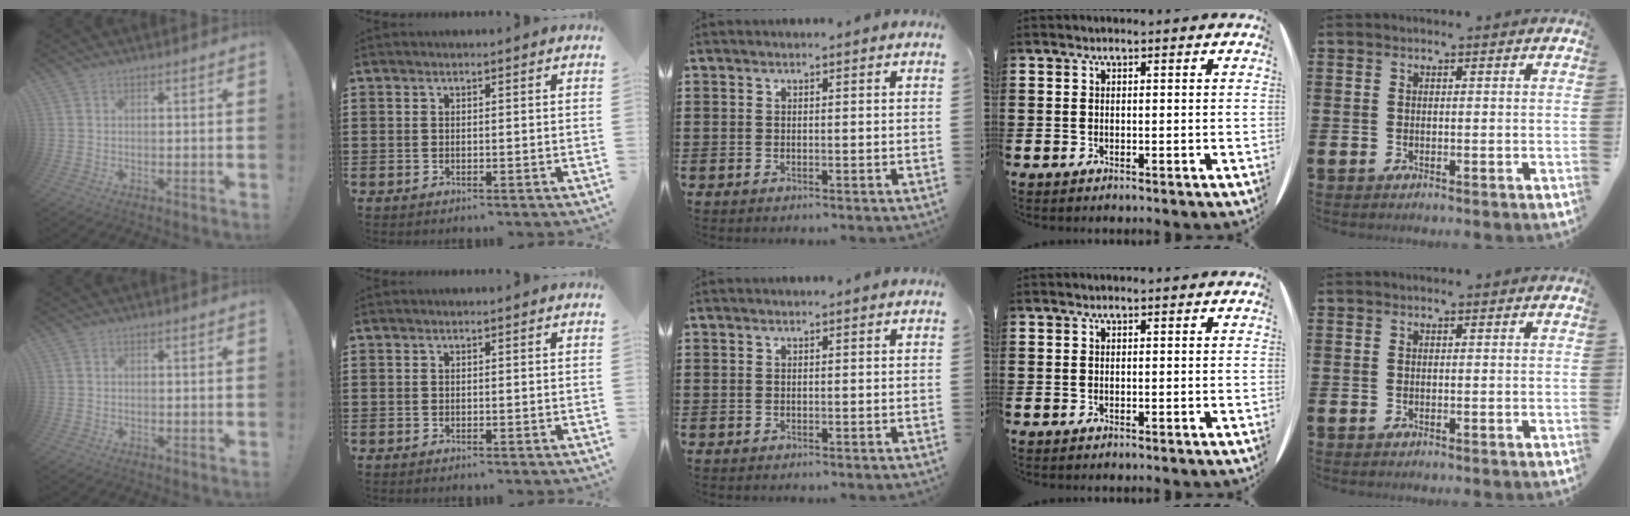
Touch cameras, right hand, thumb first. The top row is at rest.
{}